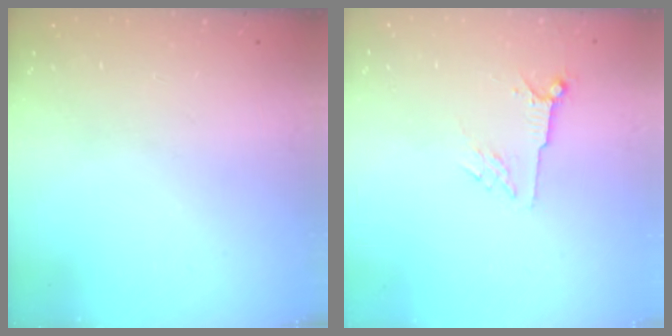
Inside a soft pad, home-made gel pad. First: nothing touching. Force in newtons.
{"total": 4.1, "press": 4.0, "slide": 0.5}